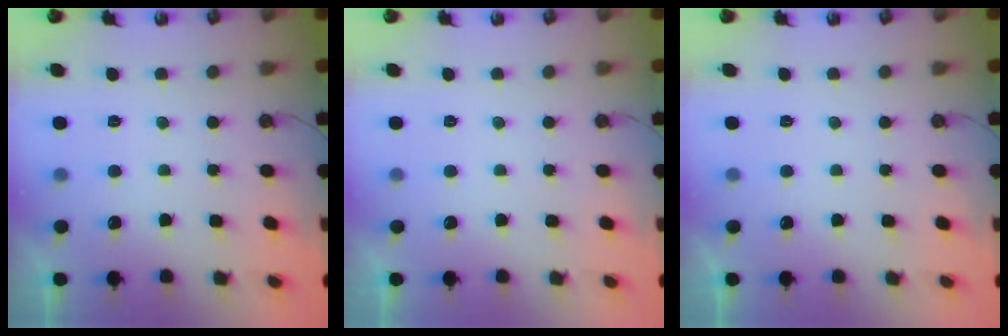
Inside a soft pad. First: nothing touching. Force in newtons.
{"total": 0.0}
{"total": 0.0}